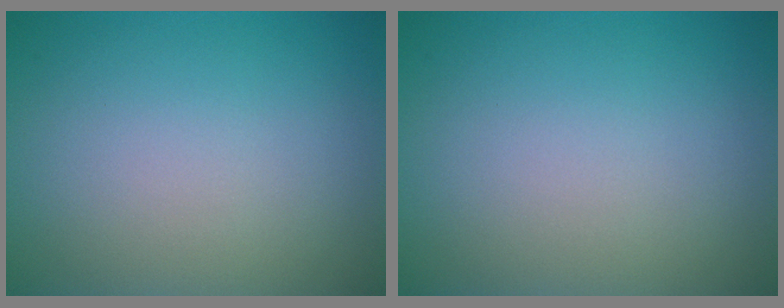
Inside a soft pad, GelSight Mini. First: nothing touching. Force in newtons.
{"total": 0.0}